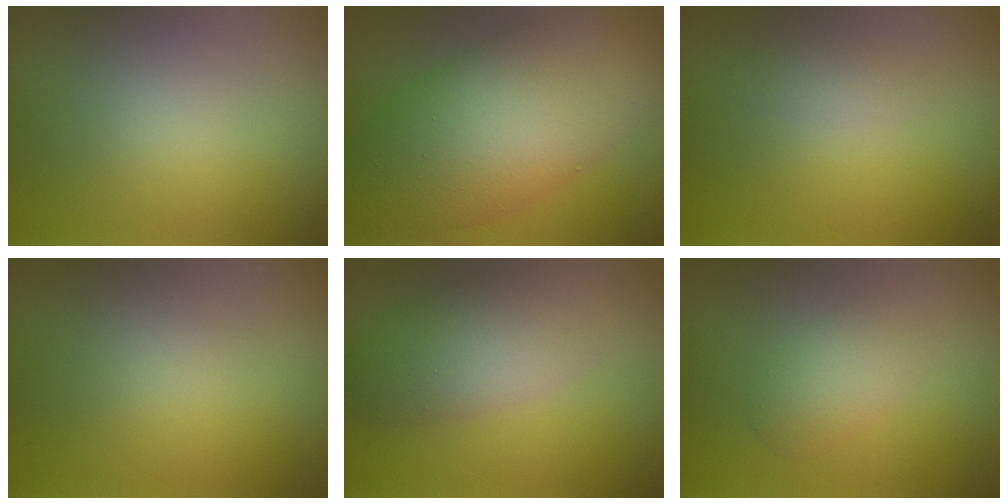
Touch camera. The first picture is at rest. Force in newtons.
{"total": 11.6, "press": 11.6, "slide": 0.3}
{"total": 1.0, "press": 1.0, "slide": 0.1}
{"total": 0.0}
{"total": 4.8, "press": 4.8, "slide": 0.2}
{"total": 2.6, "press": 2.6, "slide": 0.2}